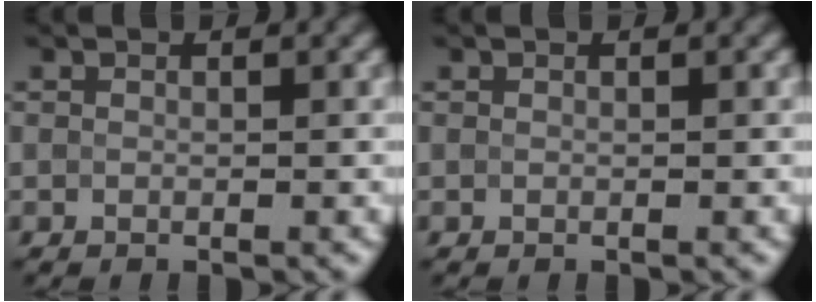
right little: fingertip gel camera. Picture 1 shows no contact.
{"total": 0.0}